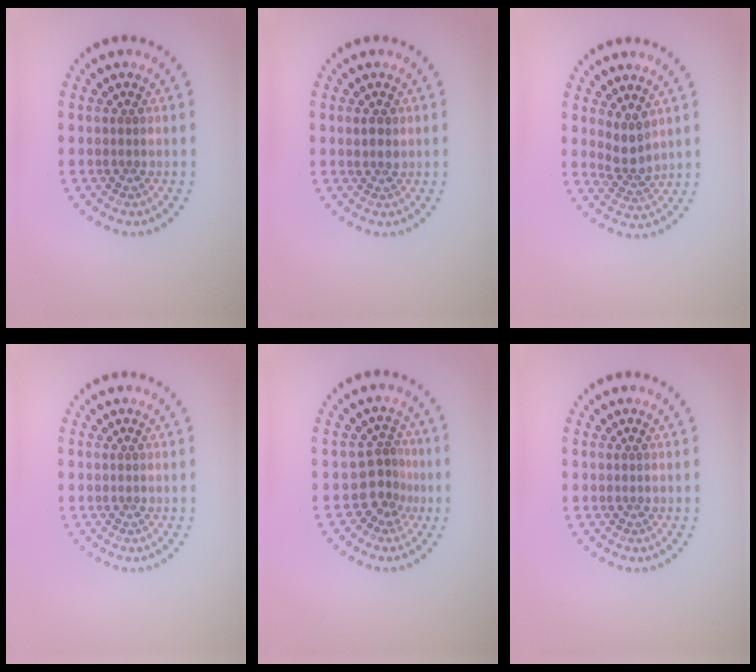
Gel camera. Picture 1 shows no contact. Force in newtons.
{"total": 1.2, "press": 1.1, "slide": 0.4}
{"total": 2.3, "press": 1.7, "slide": 1.6}
{"total": 0.0}
{"total": 2.7, "press": 1.7, "slide": 2.0}
{"total": 0.0}